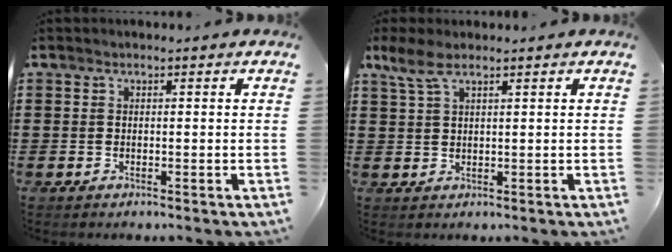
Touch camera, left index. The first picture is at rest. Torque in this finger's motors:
{"motor_torque": [0.58, -0.56, 0.12, 0.06]}